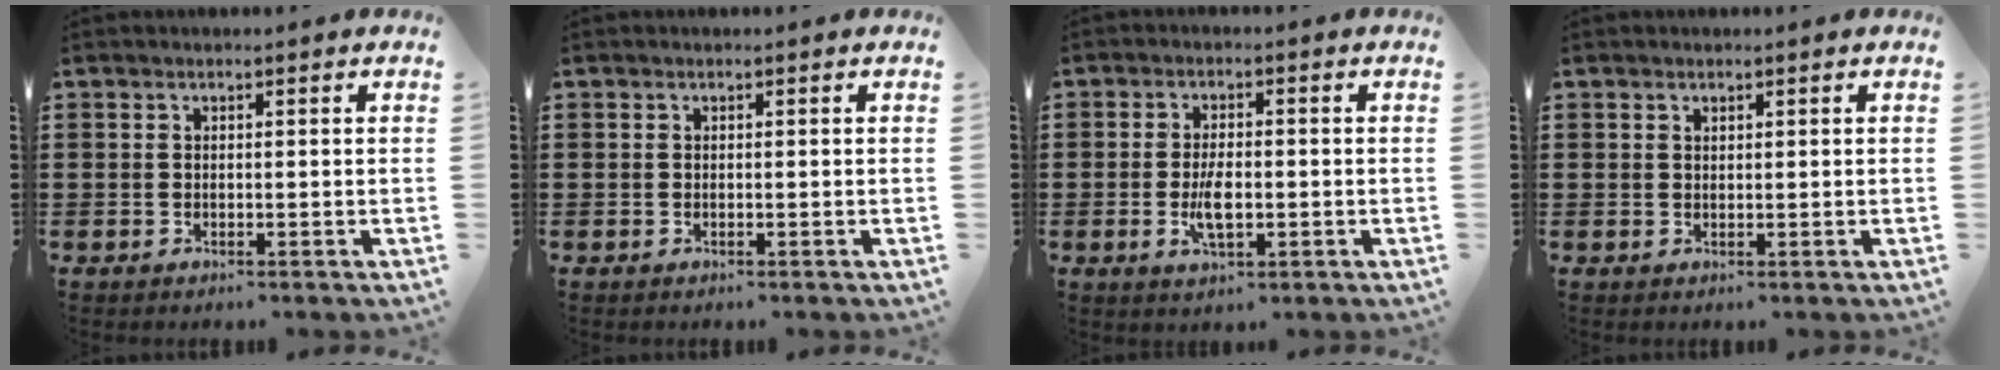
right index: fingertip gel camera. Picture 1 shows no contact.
{"total": 0.0}
{"total": 4.7, "force": [-1.0, 1.9, 4.2], "torque": [-0.087, 0.000, -0.019]}
{"total": 0.6, "force": [0.4, 0.4, 0.1], "torque": [-0.003, 0.002, 0.008]}